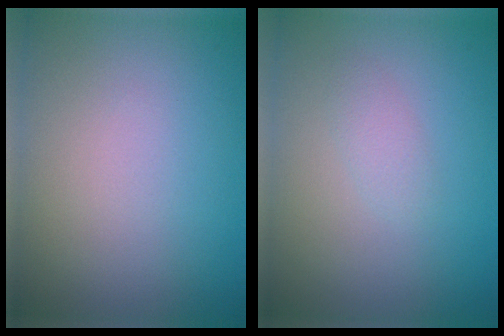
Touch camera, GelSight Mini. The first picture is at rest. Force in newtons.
{"total": 1.0, "press": 1.0, "slide": 0.0}